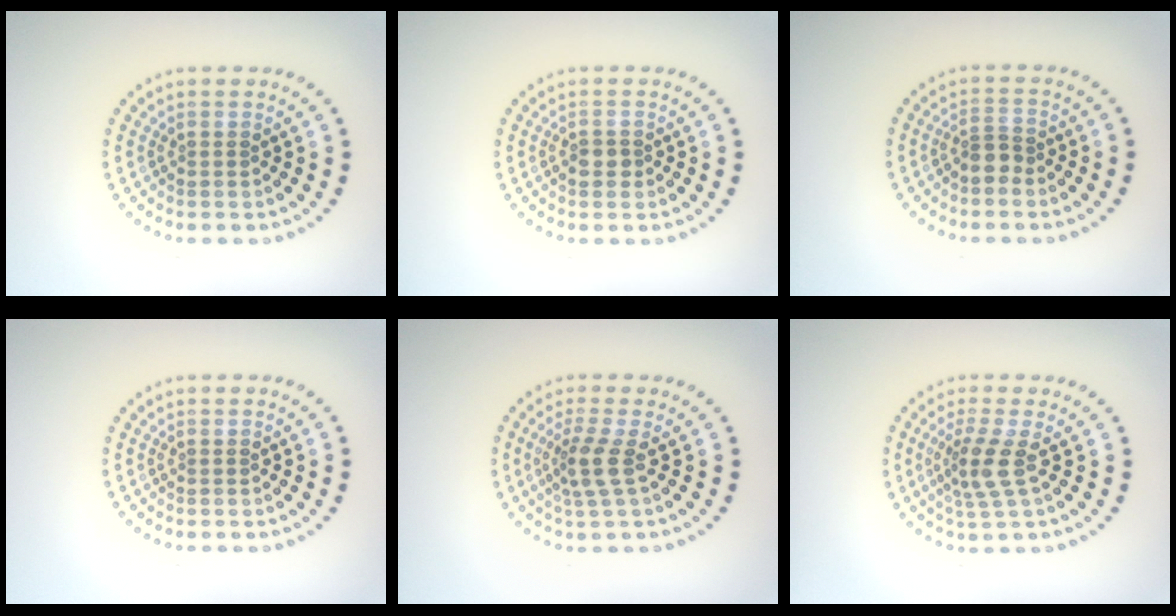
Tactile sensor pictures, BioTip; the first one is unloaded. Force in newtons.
{"total": 1.4, "press": 1.3, "slide": 0.5}
{"total": 1.5, "press": 1.2, "slide": 0.9}
{"total": 0.0}
{"total": 2.5, "press": 1.9, "slide": 1.7}
{"total": 2.9, "press": 2.2, "slide": 1.9}